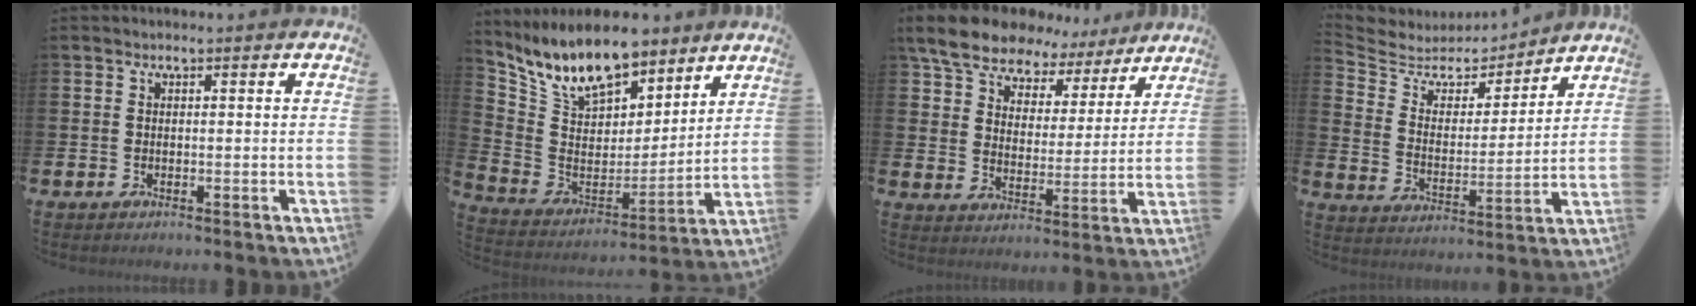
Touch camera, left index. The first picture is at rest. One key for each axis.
{"total": 12.3, "fx": 10.4, "fy": 4.9, "fz": 4.2, "tx": -0.125, "ty": -0.056, "tz": 0.192}
{"total": 8.7, "fx": 7.6, "fy": 3.6, "fz": 2.1, "tx": -0.073, "ty": -0.043, "tz": 0.136}
{"total": 5.1, "fx": 4.5, "fy": 2.3, "fz": 0.6, "tx": -0.052, "ty": -0.037, "tz": 0.073}